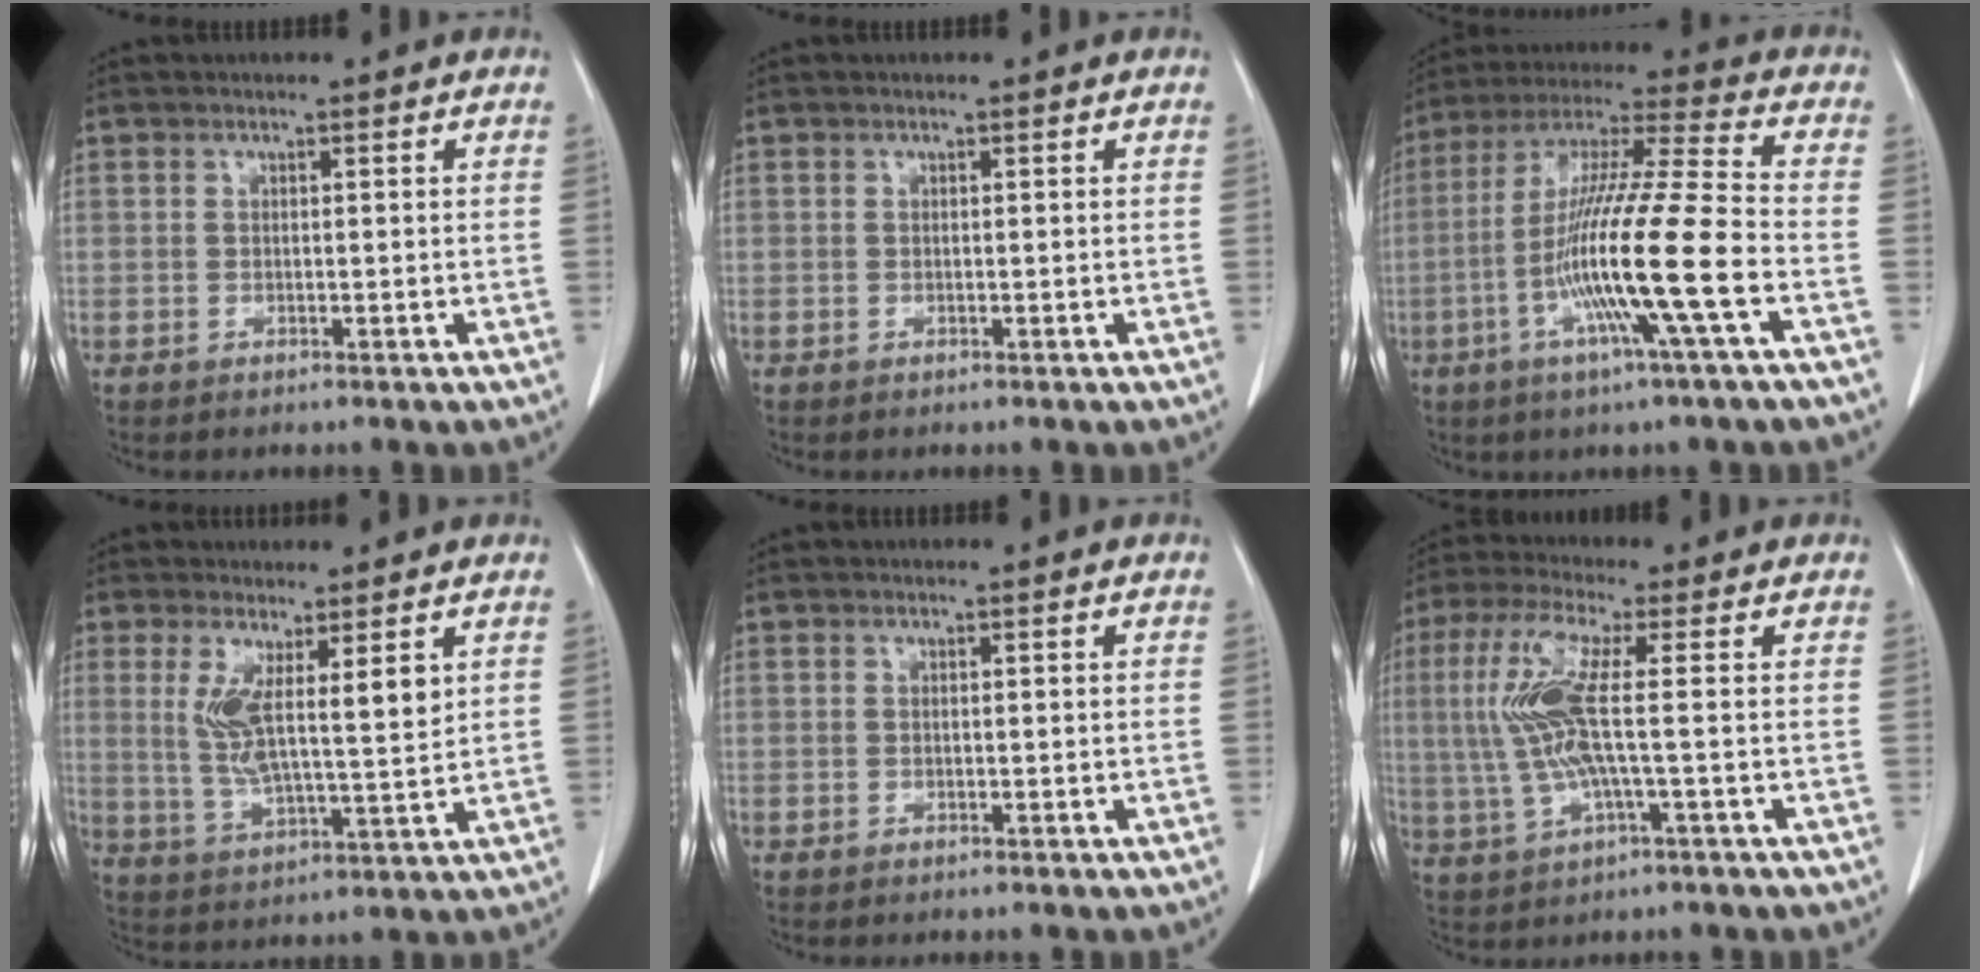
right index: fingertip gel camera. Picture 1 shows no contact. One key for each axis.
{"total": 0.0}
{"total": 17.3, "fx": -4.9, "fy": -1.1, "fz": 16.6, "tx": -0.316, "ty": -0.010, "tz": -0.101}
{"total": 8.4, "fx": 3.4, "fy": 1.0, "fz": 7.6, "tx": -0.146, "ty": -0.007, "tz": 0.066}
{"total": 0.0}
{"total": 9.9, "fx": 0.7, "fy": 1.1, "fz": 9.8, "tx": -0.225, "ty": 0.011, "tz": 0.013}